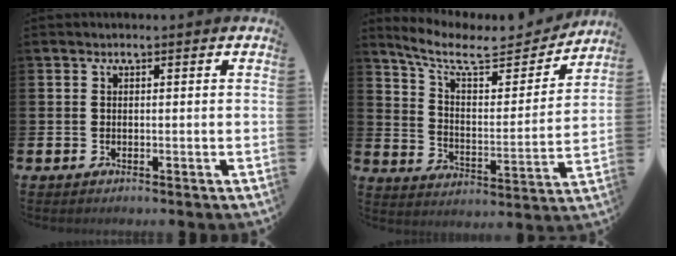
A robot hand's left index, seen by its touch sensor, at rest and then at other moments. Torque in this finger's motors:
{"motor_torque": [0.87, -1.27, 0.24, 0.07]}